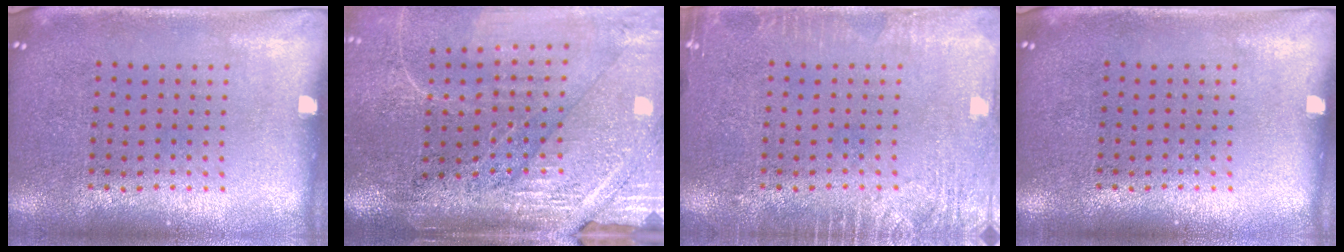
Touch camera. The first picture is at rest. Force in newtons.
{"total": 4.1, "press": 3.7, "slide": 1.9}
{"total": 2.5, "press": 2.5, "slide": 0.4}
{"total": 0.0}